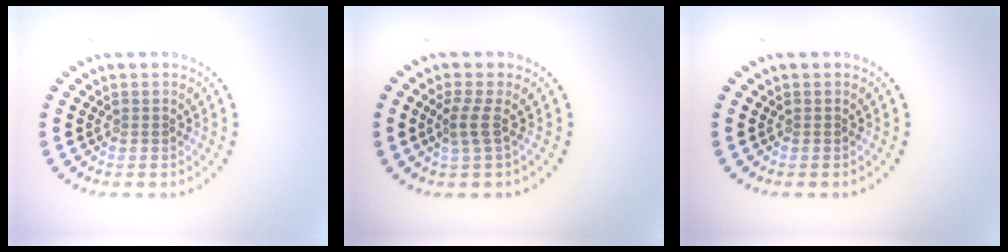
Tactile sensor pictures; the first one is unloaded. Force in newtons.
{"total": 1.9, "press": 1.2, "slide": 1.5}
{"total": 0.0}